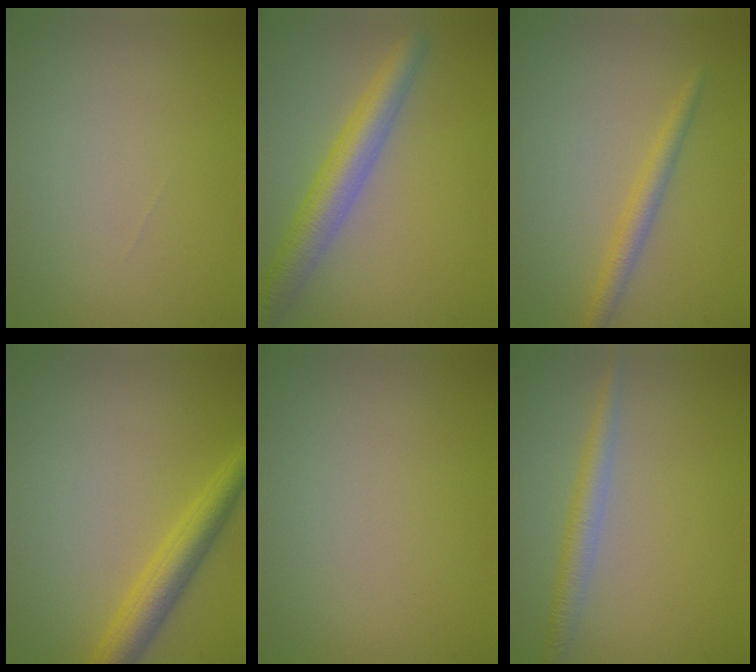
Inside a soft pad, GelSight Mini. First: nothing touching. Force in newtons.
{"total": 4.9, "press": 4.9, "slide": 0.3}
{"total": 2.0, "press": 2.0, "slide": 0.1}
{"total": 3.8, "press": 3.8, "slide": 0.1}
{"total": 0.0}
{"total": 2.5, "press": 2.5, "slide": 0.1}